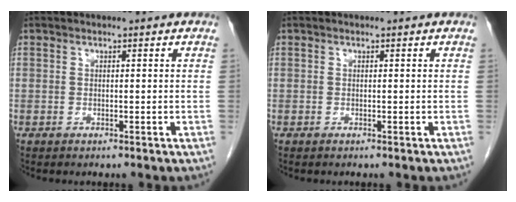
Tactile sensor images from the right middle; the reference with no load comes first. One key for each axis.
{"total": 0.0}